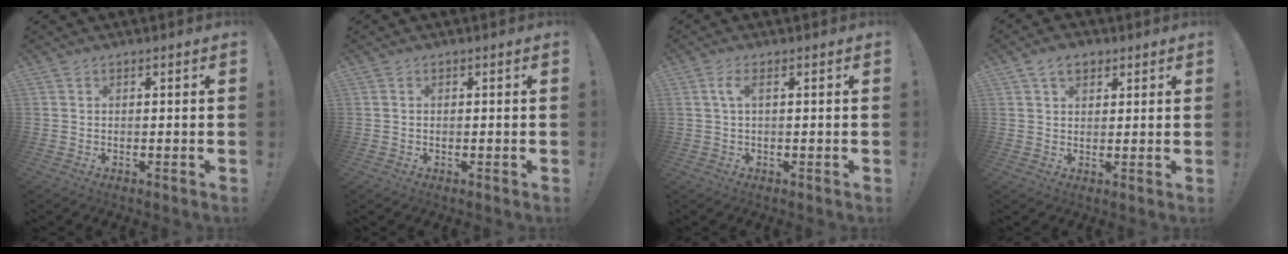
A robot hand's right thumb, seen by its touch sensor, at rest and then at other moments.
{"total": 0.0}
{"total": 3.4, "force": [1.0, 0.9, 3.1], "torque": [-0.056, 0.001, 0.016]}
{"total": 5.7, "force": [3.1, 3.7, 3.0], "torque": [-0.047, -0.004, 0.056]}